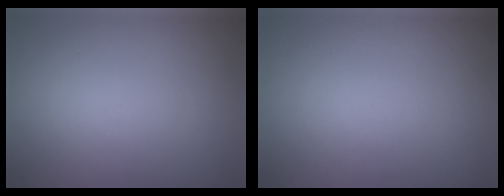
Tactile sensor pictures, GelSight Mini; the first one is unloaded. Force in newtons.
{"total": 0.0}